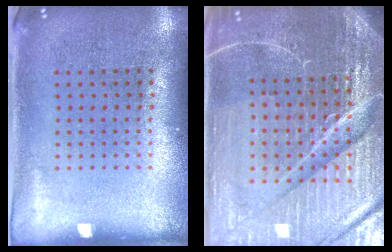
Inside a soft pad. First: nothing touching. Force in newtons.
{"total": 6.5, "press": 5.8, "slide": 3.0}